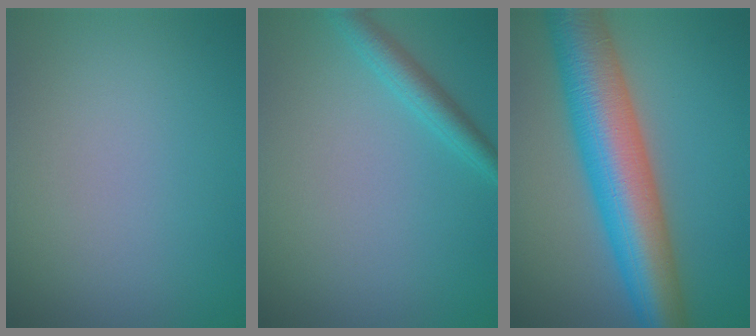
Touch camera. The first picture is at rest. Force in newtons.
{"total": 2.4, "press": 2.4, "slide": 0.1}
{"total": 11.0, "press": 11.0, "slide": 0.2}